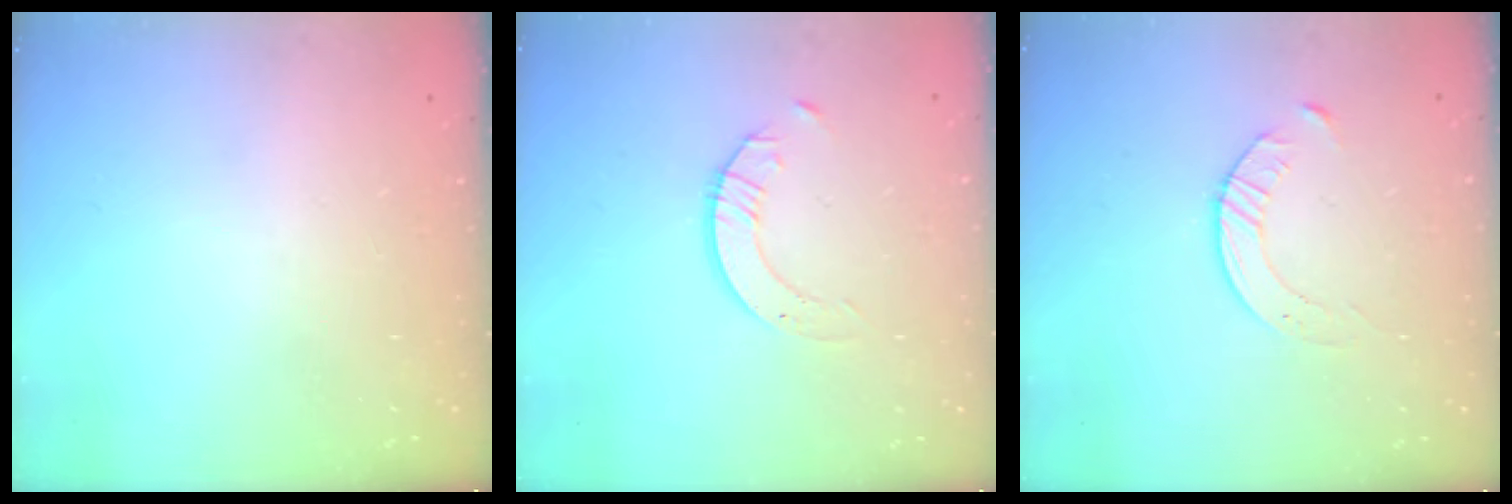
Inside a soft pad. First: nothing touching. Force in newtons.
{"total": 2.0, "press": 2.0, "slide": 0.2}
{"total": 4.6, "press": 4.5, "slide": 0.6}